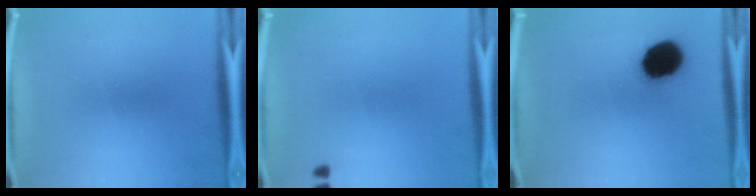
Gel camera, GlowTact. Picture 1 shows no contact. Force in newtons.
{"total": 0.6}
{"total": 14.2}